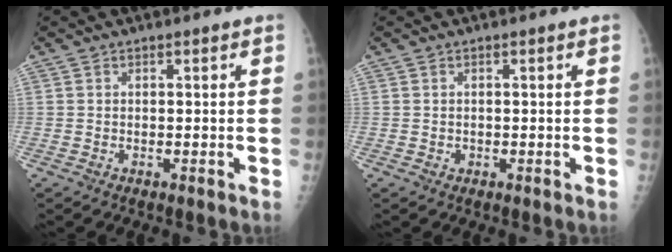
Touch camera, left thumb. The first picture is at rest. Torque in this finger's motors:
{"motor_torque": [-0.42, -0.23, 0.03, 0.01, -0.02]}